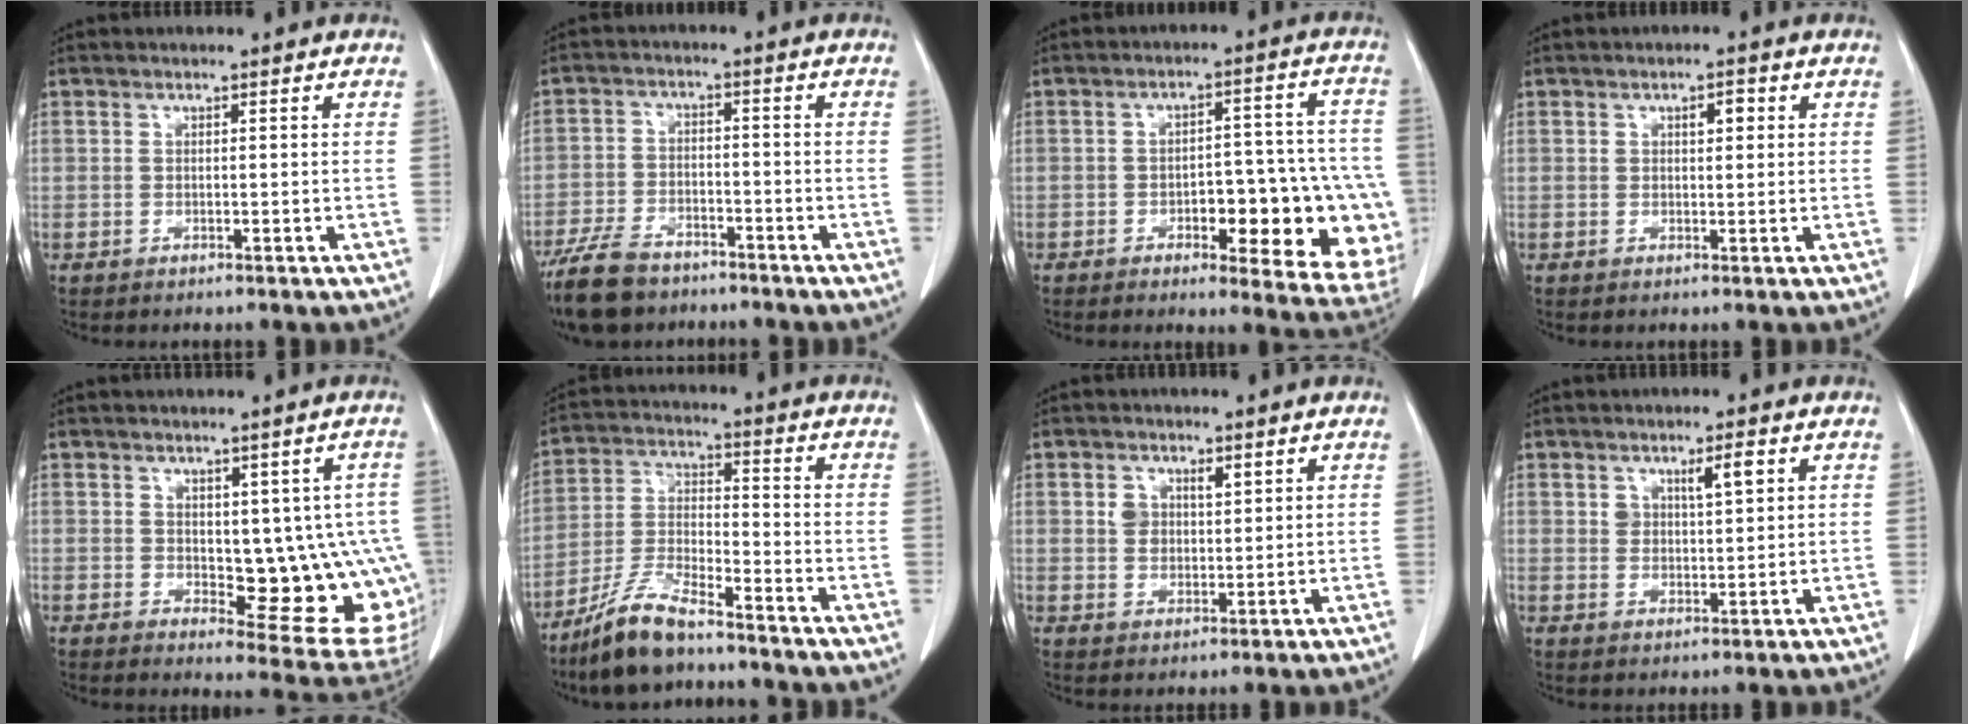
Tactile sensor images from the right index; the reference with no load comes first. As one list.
[{"total": 9.1, "force": [-7.2, 4.1, 3.8], "torque": [-0.079, -0.013, -0.129]}, {"total": 17.9, "force": [-4.9, 5.9, 16.1], "torque": [-0.122, 0.037, -0.038]}, {"total": 2.3, "force": [0.9, 1.1, 1.8], "torque": [-0.027, 0.004, 0.014]}, {"total": 12.9, "force": [-0.1, 5.4, 11.7], "torque": [-0.110, 0.000, 0.013]}, {"total": 9.8, "force": [-7.9, 1.8, 5.6], "torque": [-0.121, -0.017, -0.154]}, {"total": 3.7, "force": [1.6, 2.6, 2.2], "torque": [-0.036, 0.005, 0.032]}, {"total": 3.9, "force": [2.0, 1.2, 3.1], "torque": [-0.052, 0.000, 0.036]}]